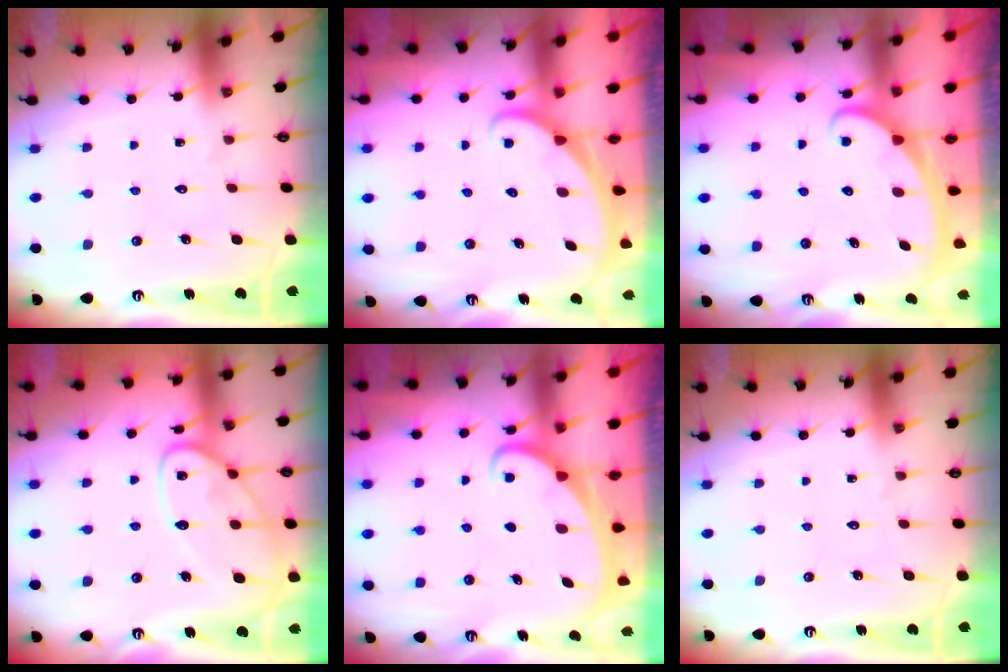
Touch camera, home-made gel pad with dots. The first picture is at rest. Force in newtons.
{"total": 1.4, "press": 1.4, "slide": 0.0}
{"total": 2.3, "press": 2.3, "slide": 0.4}
{"total": 16.6, "press": 16.5, "slide": 1.4}
{"total": 2.4, "press": 2.4, "slide": 0.3}
{"total": 0.0}